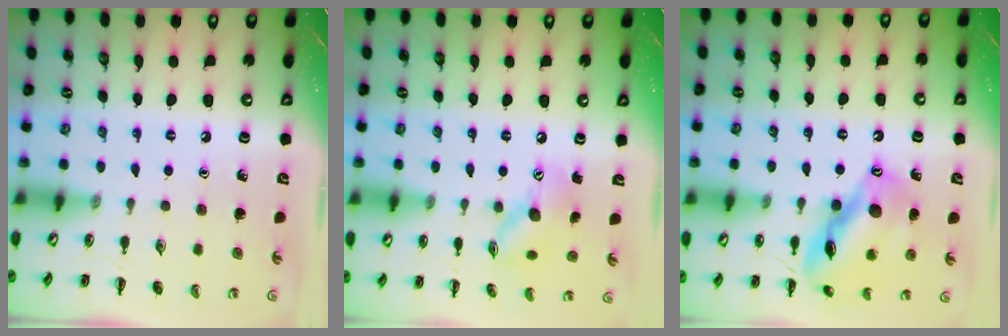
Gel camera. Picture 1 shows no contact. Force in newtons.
{"total": 10.4, "press": 10.4, "slide": 1.0}
{"total": 15.8, "press": 15.7, "slide": 1.9}